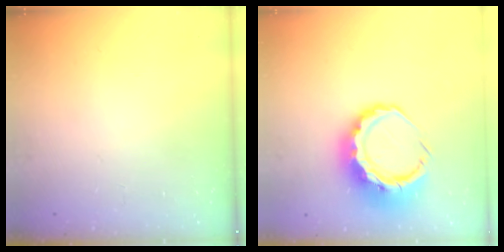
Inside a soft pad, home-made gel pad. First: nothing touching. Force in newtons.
{"total": 9.3, "press": 9.1, "slide": 1.7}